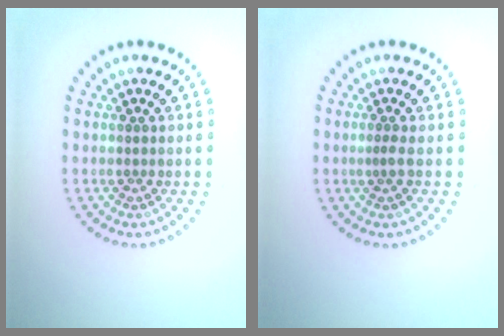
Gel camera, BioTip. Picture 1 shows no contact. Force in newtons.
{"total": 0.5, "press": 0.2, "slide": 0.5}